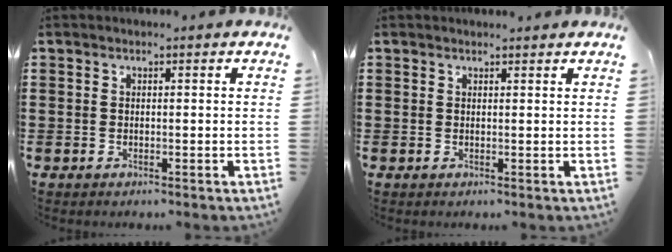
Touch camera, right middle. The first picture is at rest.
{"total": 0.0}